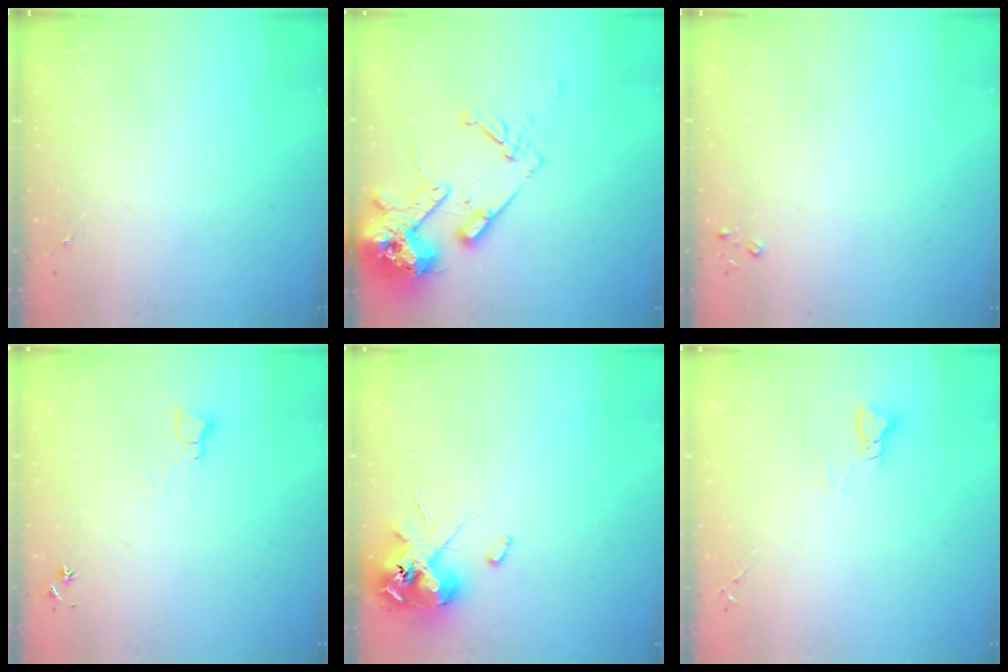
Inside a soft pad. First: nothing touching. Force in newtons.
{"total": 17.0, "press": 16.8, "slide": 2.4}
{"total": 2.6, "press": 2.6, "slide": 0.3}
{"total": 4.9, "press": 4.9, "slide": 0.5}
{"total": 12.1, "press": 11.9, "slide": 2.2}
{"total": 3.5, "press": 3.5, "slide": 0.3}